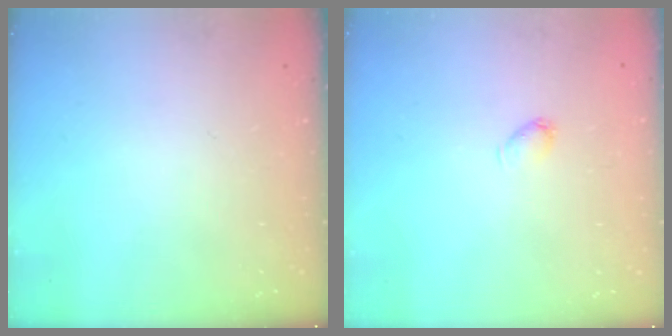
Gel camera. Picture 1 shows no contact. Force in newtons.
{"total": 2.5, "press": 2.4, "slide": 0.4}